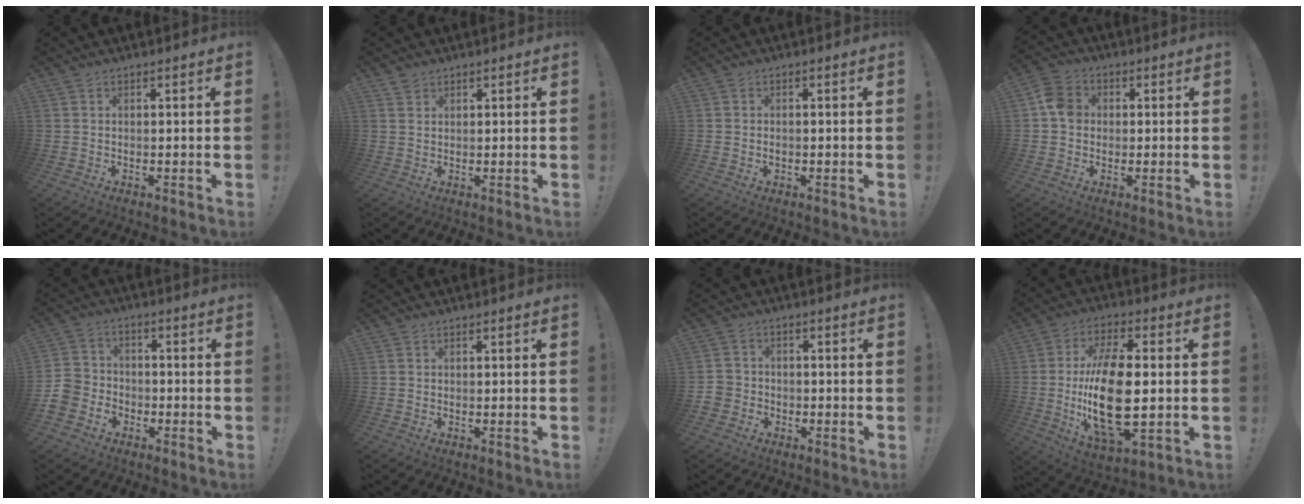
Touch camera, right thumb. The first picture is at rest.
{"total": 1.8, "force": [1.6, 0.8, 0.3], "torque": [0.009, -0.013, 0.028]}
{"total": 0.6, "force": [-0.4, 0.4, 0.4], "torque": [-0.010, 0.003, -0.007]}
{"total": 7.2, "force": [0.3, 6.0, 4.0], "torque": [-0.045, 0.015, 0.008]}
{"total": 8.3, "force": [-4.8, 6.3, 2.4], "torque": [-0.049, 0.037, -0.088]}
{"total": 0.0}
{"total": 4.1, "force": [-2.2, 3.1, 1.3], "torque": [-0.036, 0.011, -0.042]}
{"total": 21.5, "force": [-1.1, 9.7, 19.1], "torque": [-0.373, -0.013, -0.019]}